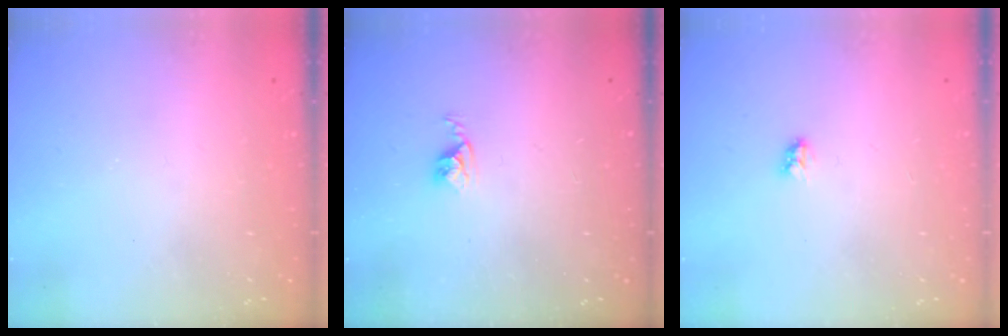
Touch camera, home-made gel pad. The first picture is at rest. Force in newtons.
{"total": 2.5, "press": 2.5, "slide": 0.4}
{"total": 2.9, "press": 2.9, "slide": 0.3}